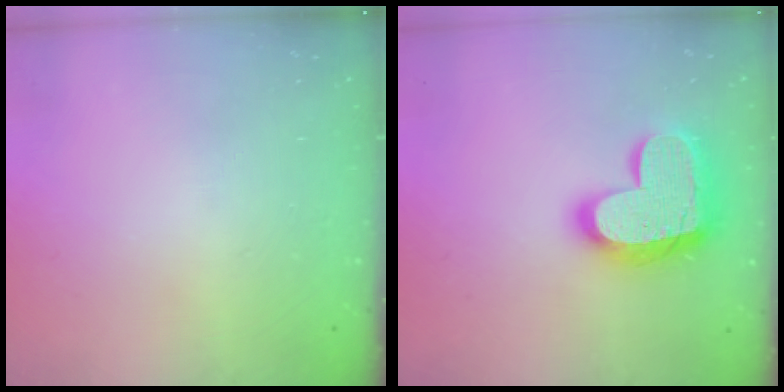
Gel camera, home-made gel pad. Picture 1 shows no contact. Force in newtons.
{"total": 18.7, "press": 18.7, "slide": 1.2}